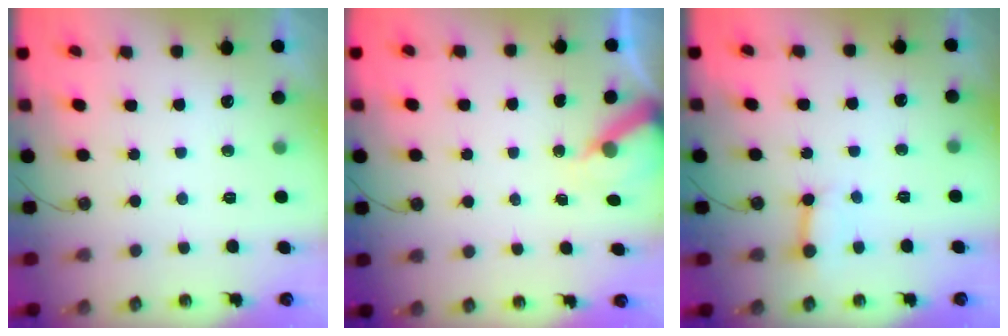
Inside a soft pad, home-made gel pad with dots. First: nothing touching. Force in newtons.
{"total": 6.8, "press": 6.8, "slide": 0.6}
{"total": 4.2, "press": 4.2, "slide": 0.5}